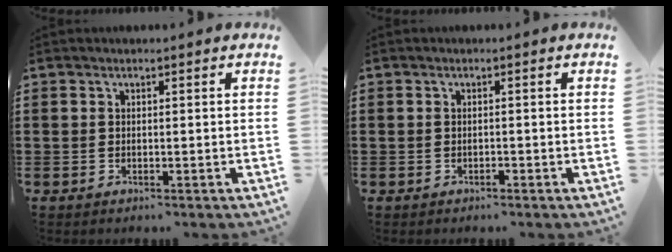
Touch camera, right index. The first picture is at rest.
{"total": 0.5, "force": [-0.4, 0.1, 0.4], "torque": [-0.009, -0.002, -0.007]}